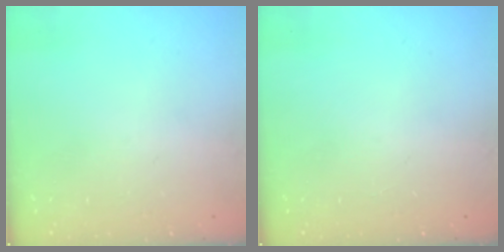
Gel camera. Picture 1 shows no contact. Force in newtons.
{"total": 0.0}